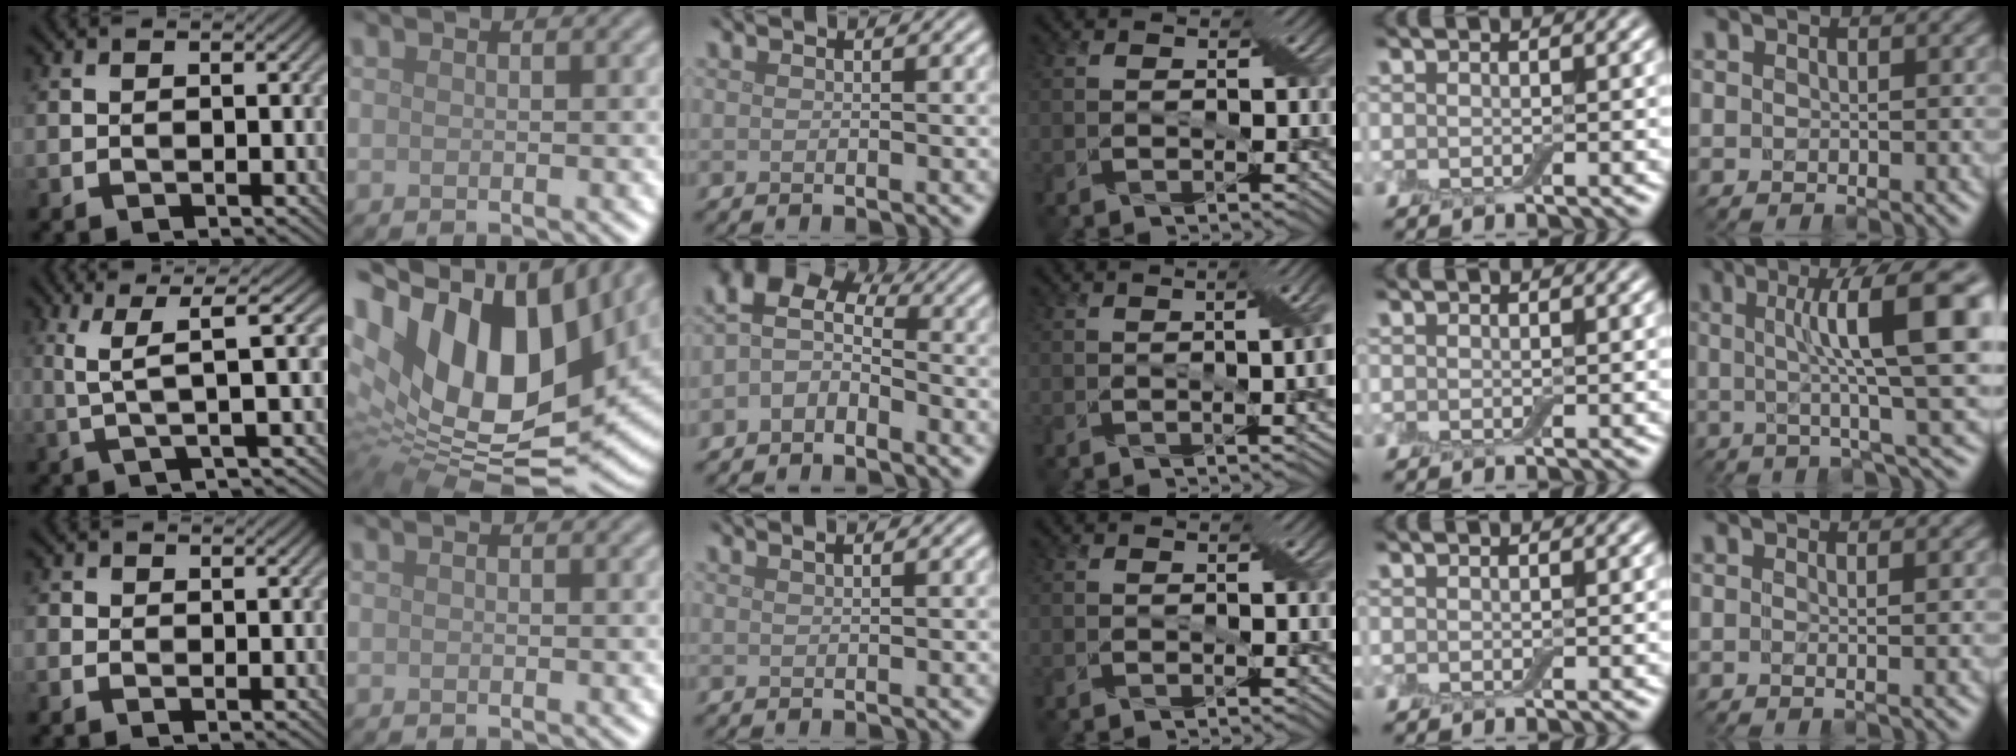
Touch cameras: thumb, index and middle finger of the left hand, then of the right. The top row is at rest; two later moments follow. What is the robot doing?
{"motion": "cut", "object": "cling film"}